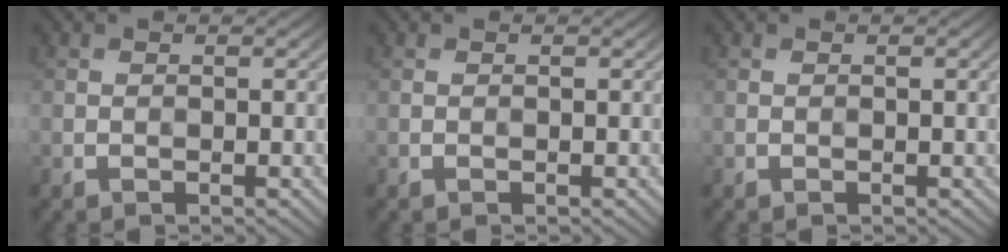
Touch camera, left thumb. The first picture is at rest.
{"total": 0.0}
{"total": 0.7, "force": [0.1, 0.1, 0.6], "torque": [-0.010, 0.000, 0.001]}